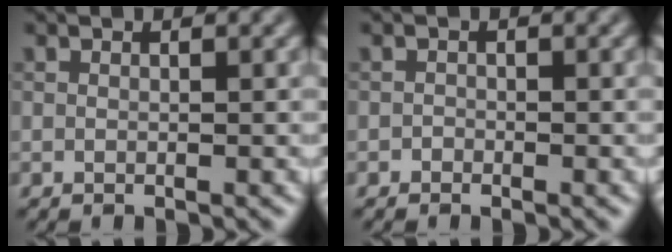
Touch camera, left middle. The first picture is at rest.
{"total": 0.5, "force": [-0.3, 0.4, 0.0], "torque": [0.004, -0.002, -0.007]}